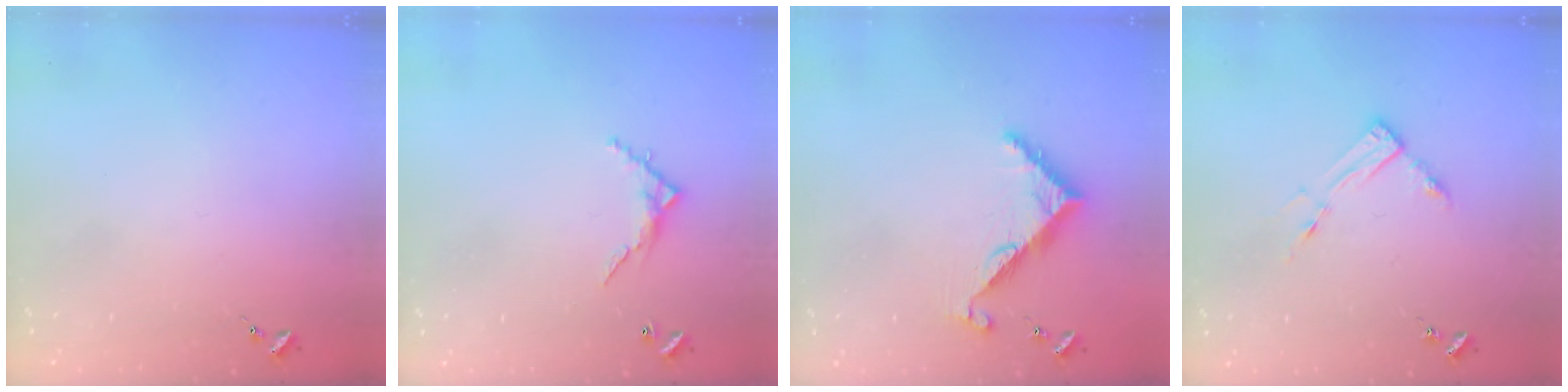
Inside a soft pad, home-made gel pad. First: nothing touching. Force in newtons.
{"total": 5.7, "press": 5.7, "slide": 0.5}
{"total": 7.8, "press": 7.8, "slide": 0.1}
{"total": 7.4, "press": 7.4, "slide": 0.6}